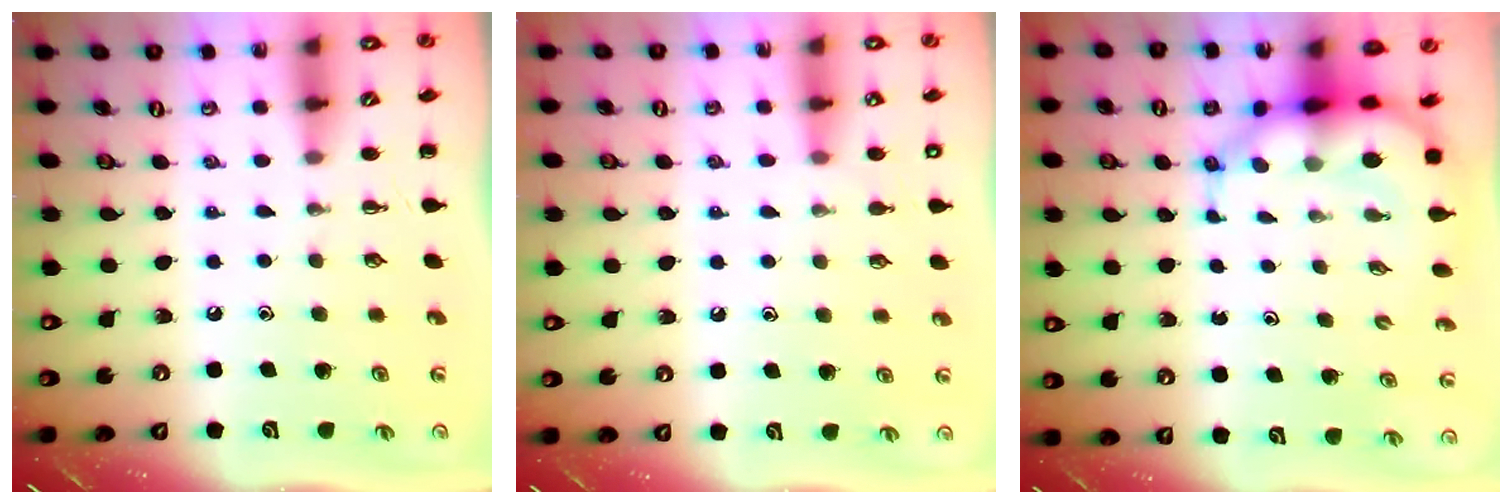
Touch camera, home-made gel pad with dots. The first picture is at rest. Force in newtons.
{"total": 6.0, "press": 5.7, "slide": 2.0}
{"total": 6.8, "press": 6.5, "slide": 1.9}